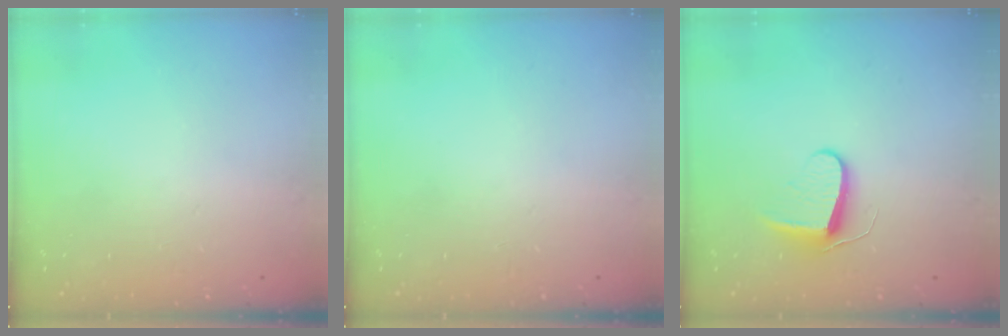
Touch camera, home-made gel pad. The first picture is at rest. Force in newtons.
{"total": 0.0}
{"total": 8.5, "press": 8.5, "slide": 0.6}